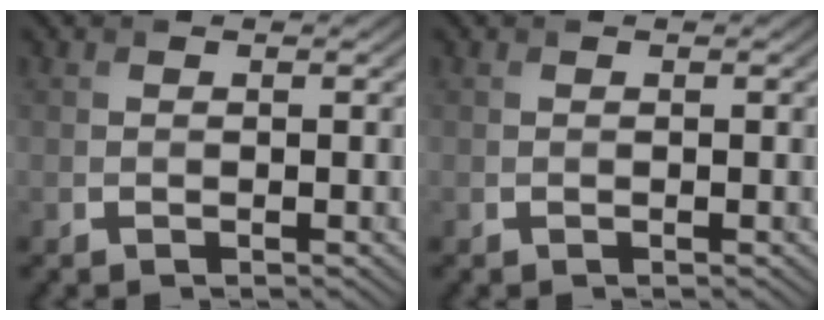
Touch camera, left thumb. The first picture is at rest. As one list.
[{"total": 0.0}]